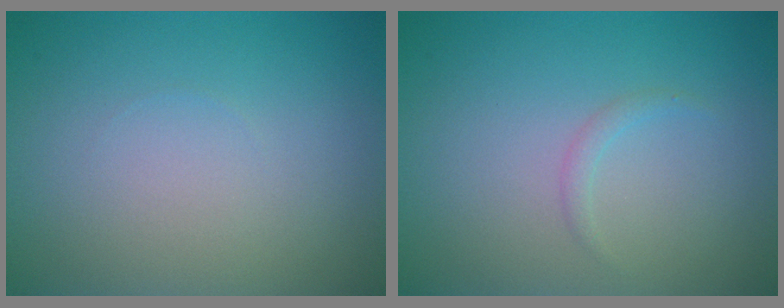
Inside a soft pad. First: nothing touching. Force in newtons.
{"total": 0.7, "press": 0.7, "slide": 0.0}